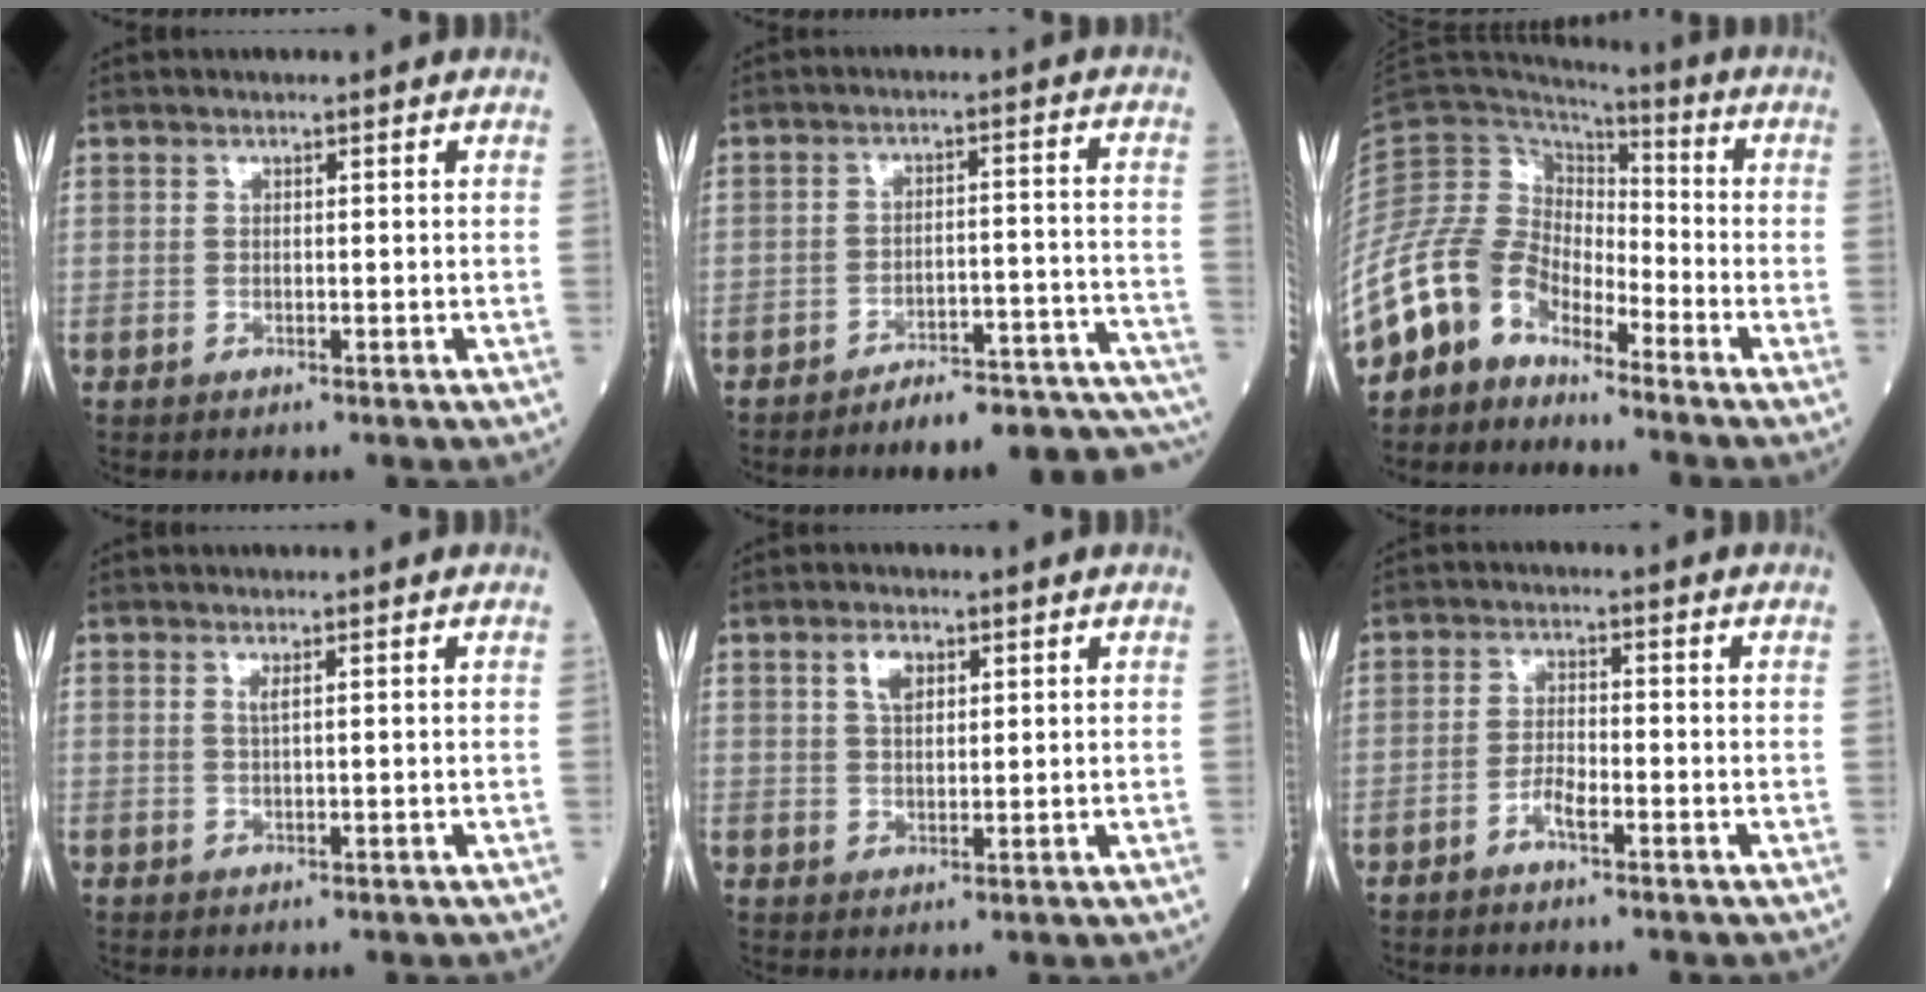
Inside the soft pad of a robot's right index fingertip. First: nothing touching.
{"total": 16.2, "force": [-15.5, 1.7, 4.5], "torque": [-0.004, 0.035, -0.195]}
{"total": 14.1, "force": [-11.1, 6.5, 5.8], "torque": [-0.135, 0.025, -0.221]}
{"total": 0.9, "force": [0.5, -0.1, 0.7], "torque": [-0.021, -0.004, 0.010]}
{"total": 3.3, "force": [1.6, 1.7, 2.4], "torque": [-0.046, 0.005, 0.031]}
{"total": 2.6, "force": [-1.7, 0.5, 2.0], "torque": [-0.036, 0.004, -0.034]}